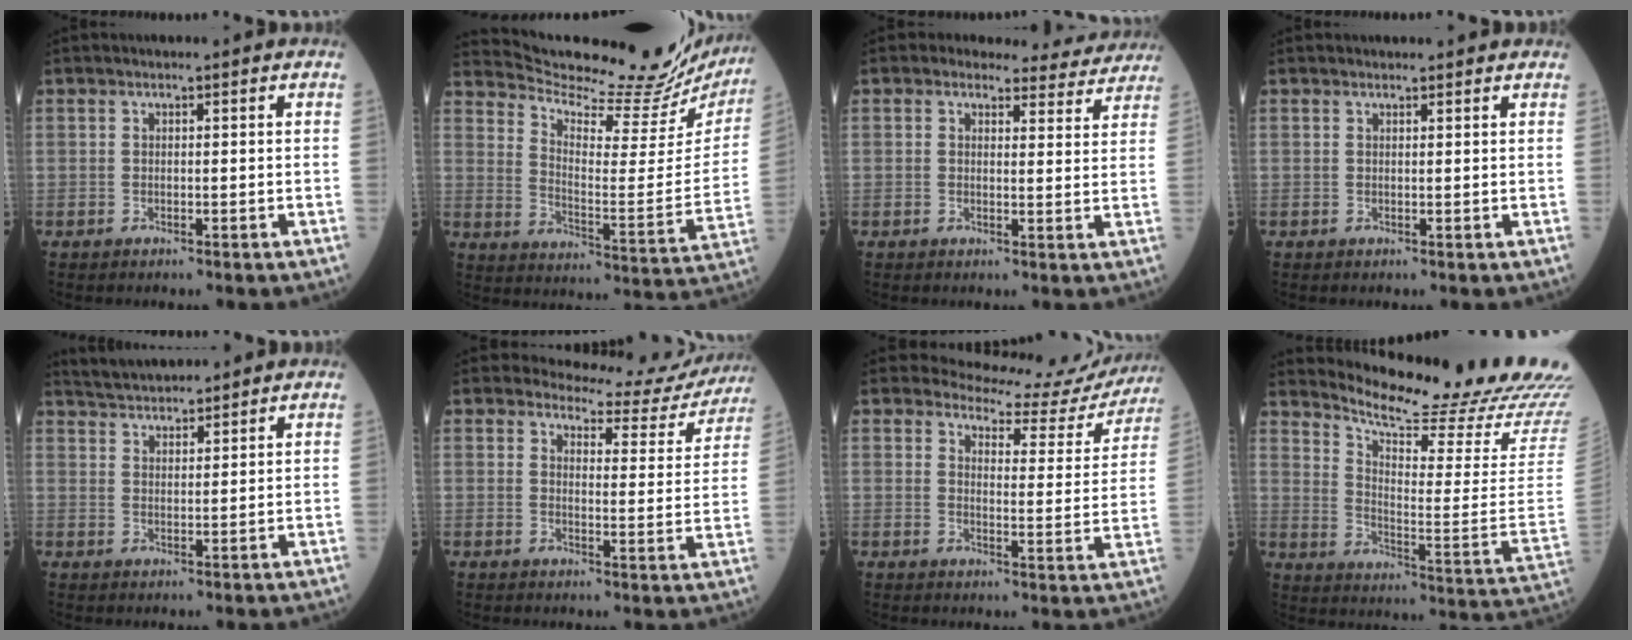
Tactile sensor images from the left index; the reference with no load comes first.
{"total": 25.3, "force": [24.3, 2.8, 6.3], "torque": [-0.102, -0.101, 0.311]}
{"total": 7.5, "force": [6.9, 2.8, -0.1], "torque": [0.030, -0.005, 0.054]}
{"total": 1.7, "force": [1.7, 0.3, 0.3], "torque": [-0.011, 0.005, 0.019]}
{"total": 4.5, "force": [4.4, 0.6, 0.5], "torque": [-0.014, 0.031, 0.077]}
{"total": 11.5, "force": [11.3, 2.1, -0.2], "torque": [0.020, -0.056, 0.111]}
{"total": 13.7, "force": [13.4, 2.9, 0.3], "torque": [0.017, -0.065, 0.133]}
{"total": 23.4, "force": [22.0, -0.1, 8.0], "torque": [-0.144, -0.122, 0.284]}